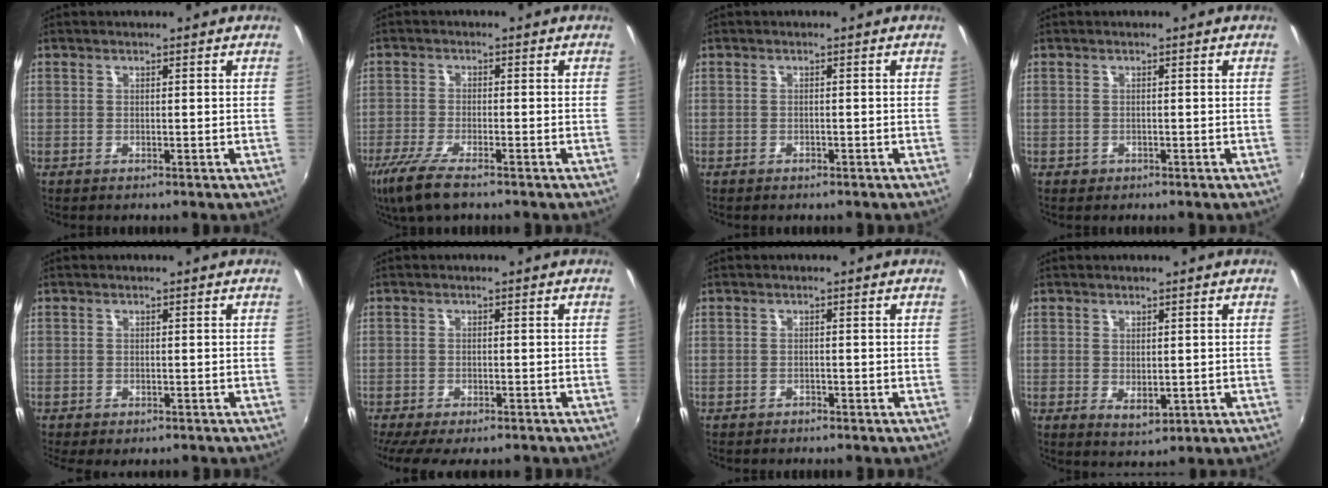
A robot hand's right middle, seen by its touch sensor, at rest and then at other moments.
{"total": 8.1, "force": [-5.7, 1.7, 5.6], "torque": [-0.138, -0.027, -0.110]}
{"total": 1.0, "force": [-0.9, 0.4, 0.3], "torque": [-0.010, 0.000, -0.011]}
{"total": 1.0, "force": [-0.5, 0.8, 0.3], "torque": [-0.007, -0.001, -0.003]}
{"total": 3.8, "force": [-2.9, 1.4, 2.0], "torque": [-0.045, -0.021, -0.039]}
{"total": 9.3, "force": [-7.6, 2.2, 4.8], "torque": [-0.106, -0.039, -0.119]}
{"total": 1.8, "force": [-1.7, 0.6, 0.4], "torque": [-0.013, -0.006, -0.024]}
{"total": 3.1, "force": [-0.3, 1.8, 2.5], "torque": [-0.040, -0.008, 0.001]}